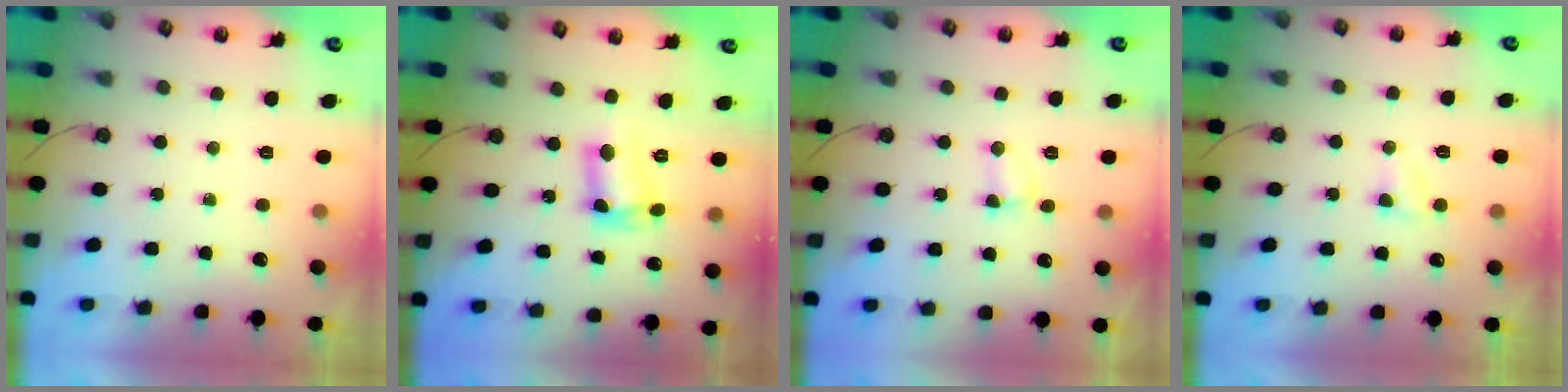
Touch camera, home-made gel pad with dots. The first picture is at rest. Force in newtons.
{"total": 9.1, "press": 8.4, "slide": 3.5}
{"total": 3.7, "press": 3.7, "slide": 0.6}
{"total": 2.7, "press": 2.7, "slide": 0.3}